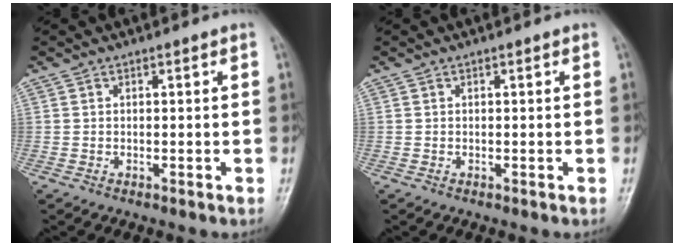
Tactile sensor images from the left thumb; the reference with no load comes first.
{"total": 0.0}